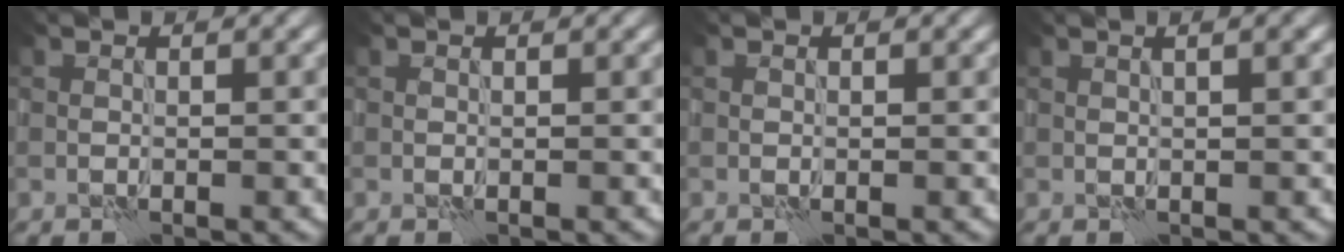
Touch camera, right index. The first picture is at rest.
{"total": 0.0}
{"total": 0.0}
{"total": 2.7, "force": [1.2, 0.8, 2.3], "torque": [-0.017, 0.005, -0.001]}